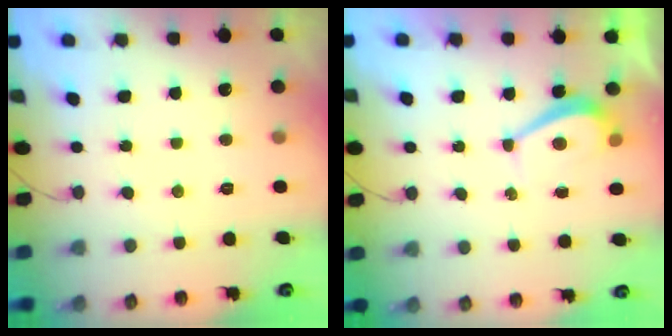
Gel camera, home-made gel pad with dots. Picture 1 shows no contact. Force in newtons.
{"total": 2.8, "press": 2.8, "slide": 0.6}